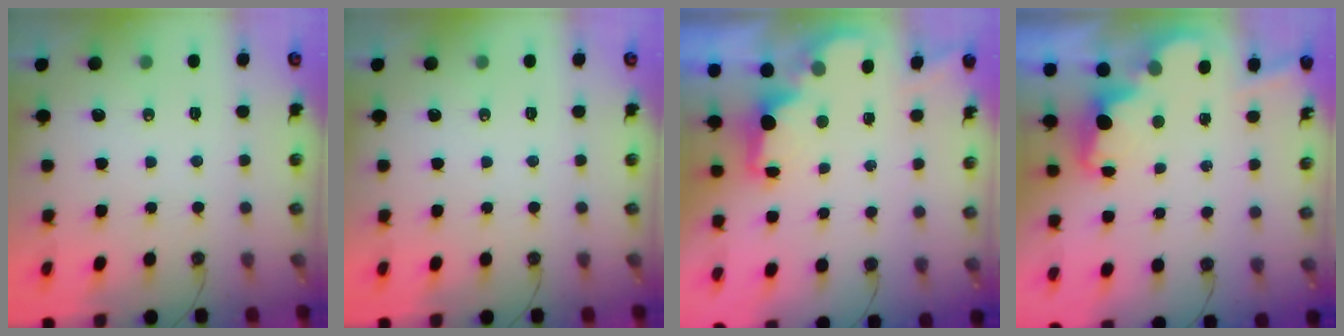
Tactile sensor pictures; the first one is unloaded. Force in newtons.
{"total": 0.0}
{"total": 2.0, "press": 1.8, "slide": 0.8}
{"total": 3.6, "press": 3.5, "slide": 0.7}